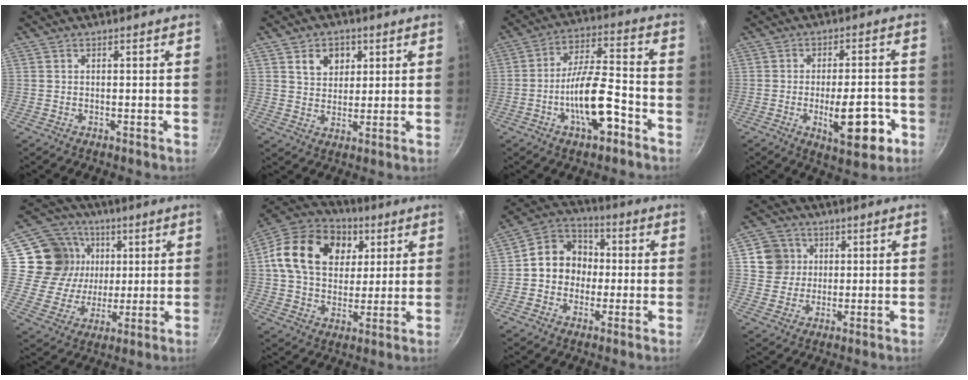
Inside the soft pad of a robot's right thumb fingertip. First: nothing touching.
{"total": 6.4, "force": [2.6, 5.0, 3.2], "torque": [-0.023, -0.005, 0.043]}
{"total": 13.3, "force": [-5.5, 4.9, 11.0], "torque": [-0.175, 0.042, -0.096]}
{"total": 12.3, "force": [-4.0, 4.9, 10.5], "torque": [-0.119, 0.013, -0.050]}
{"total": 15.7, "force": [4.1, 14.1, 5.8], "torque": [-0.078, 0.000, 0.070]}
{"total": 21.1, "force": [5.9, 15.7, 12.8], "torque": [-0.201, 0.009, 0.090]}
{"total": 11.3, "force": [-0.2, 9.8, 5.6], "torque": [-0.050, 0.028, -0.023]}
{"total": 7.2, "force": [1.9, 6.8, 1.6], "torque": [0.005, 0.004, 0.030]}